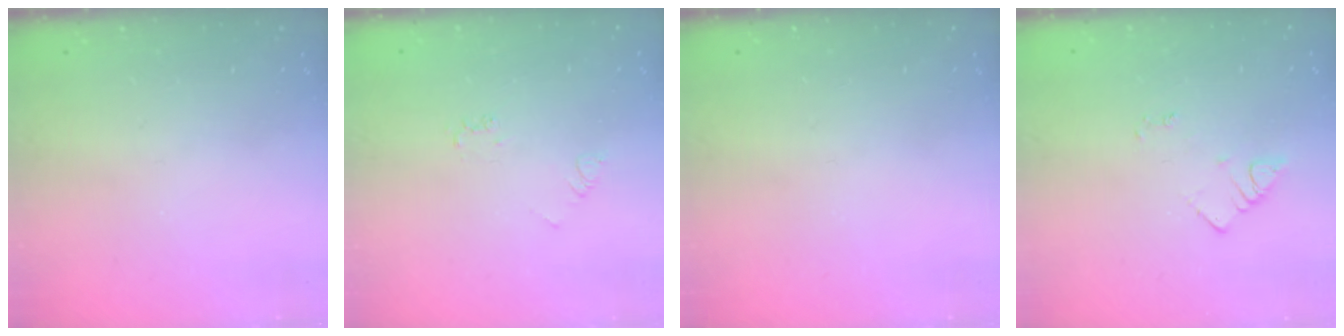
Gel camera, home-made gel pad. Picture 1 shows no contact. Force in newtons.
{"total": 2.3, "press": 2.3, "slide": 0.4}
{"total": 0.0}
{"total": 3.6, "press": 3.6, "slide": 0.4}